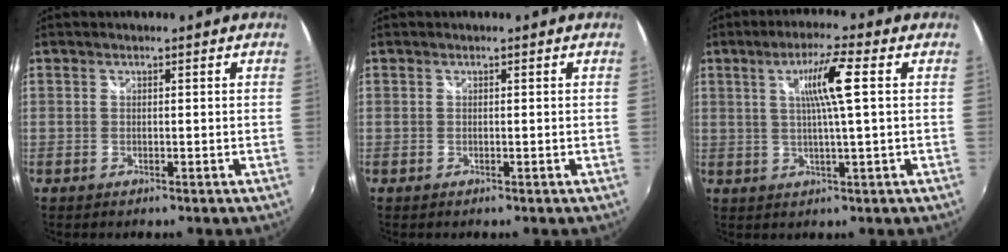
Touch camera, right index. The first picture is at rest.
{"total": 0.0}
{"total": 7.4, "force": [1.8, -0.4, 7.2], "torque": [-0.126, 0.003, 0.032]}